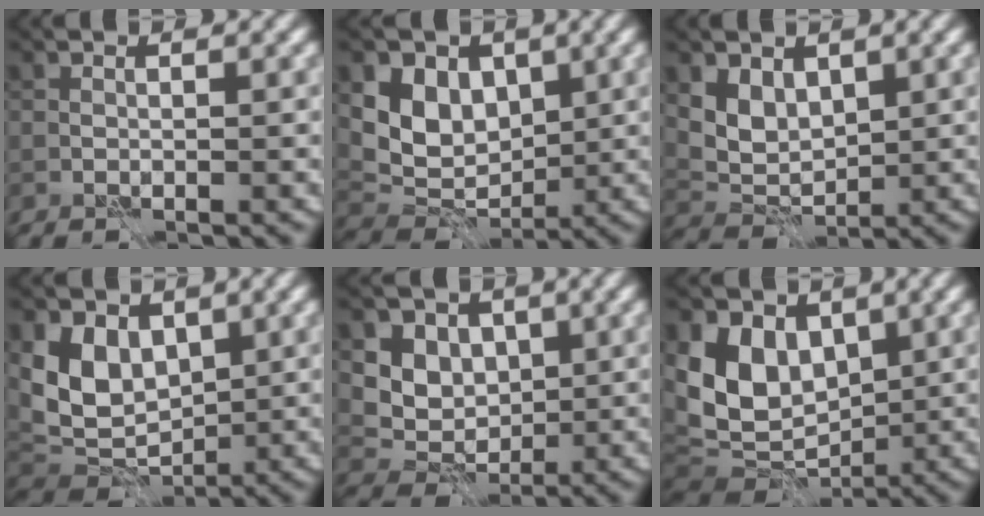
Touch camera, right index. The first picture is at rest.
{"total": 6.4, "force": [1.9, 4.8, 3.7], "torque": [-0.064, -0.007, 0.028]}
{"total": 3.5, "force": [1.6, 2.5, 1.9], "torque": [-0.041, -0.010, 0.032]}
{"total": 7.0, "force": [1.7, 5.1, 4.5], "torque": [-0.090, -0.012, 0.028]}
{"total": 6.5, "force": [2.4, 5.3, 2.9], "torque": [-0.054, -0.010, 0.046]}
{"total": 9.6, "force": [1.6, 7.1, 6.2], "torque": [-0.111, -0.007, 0.027]}